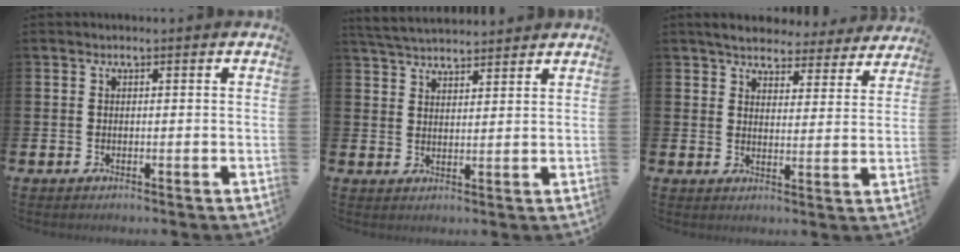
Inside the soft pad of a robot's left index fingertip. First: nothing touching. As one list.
[{"total": 4.3, "force": [4.2, 0.7, 0.5], "torque": [-0.028, -0.018, 0.079]}, {"total": 5.2, "force": [4.9, 1.3, 0.6], "torque": [-0.026, -0.030, 0.085]}]